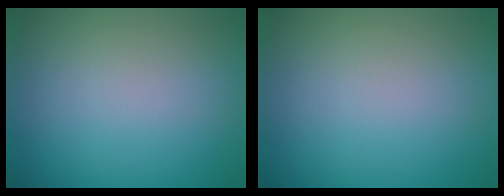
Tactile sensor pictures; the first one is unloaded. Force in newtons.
{"total": 0.0}